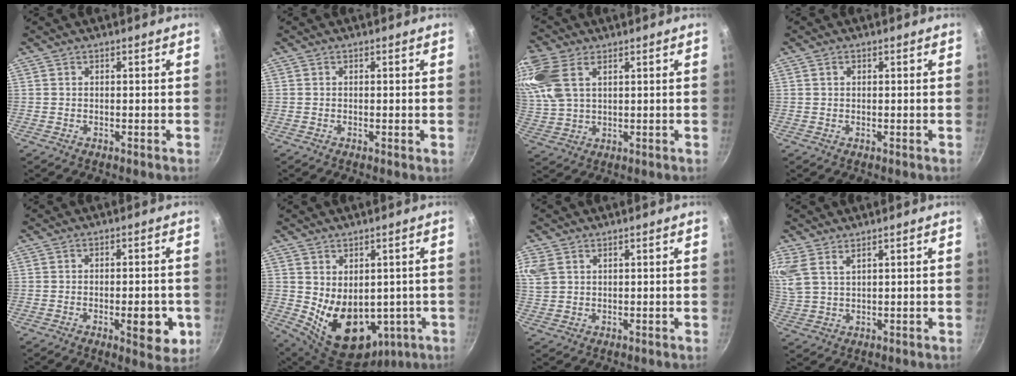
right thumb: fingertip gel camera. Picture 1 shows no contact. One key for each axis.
{"total": 0.7, "fx": -0.1, "fy": 0.1, "fz": 0.7, "tx": -0.011, "ty": -0.004, "tz": -0.002}
{"total": 14.3, "fx": 5.7, "fy": 8.4, "fz": 10.1, "tx": -0.262, "ty": 0.006, "tz": 0.118}
{"total": 0.8, "fx": 0.3, "fy": 0.6, "fz": 0.4, "tx": -0.006, "ty": 0.000, "tz": 0.005}
{"total": 7.8, "fx": -2.3, "fy": 2.9, "fz": 6.9, "tx": -0.075, "ty": 0.000, "tz": -0.026}
{"total": 16.1, "fx": -3.0, "fy": 11.0, "fz": 11.4, "tx": -0.164, "ty": -0.011, "tz": -0.006}
{"total": 5.9, "fx": 2.5, "fy": 4.2, "fz": 3.3, "tx": -0.090, "ty": 0.006, "tz": 0.061}
{"total": 7.6, "fx": 4.2, "fy": 3.9, "fz": 5.1, "tx": -0.131, "ty": -0.004, "tz": 0.096}